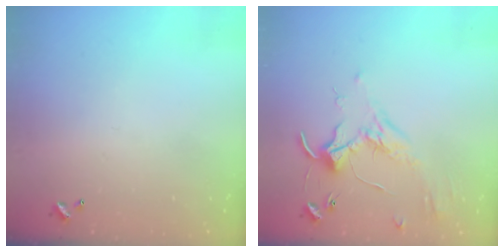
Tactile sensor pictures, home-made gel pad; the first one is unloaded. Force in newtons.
{"total": 1.7, "press": 1.6, "slide": 0.5}